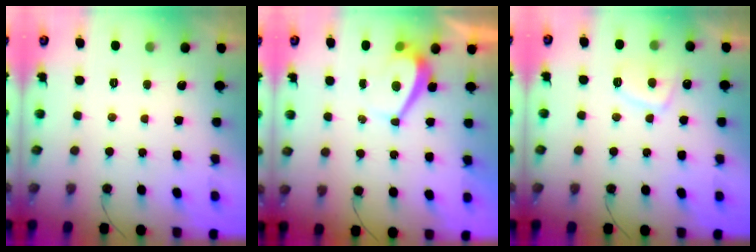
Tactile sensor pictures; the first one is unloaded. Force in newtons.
{"total": 3.8, "press": 3.7, "slide": 0.7}
{"total": 6.4, "press": 6.4, "slide": 1.1}